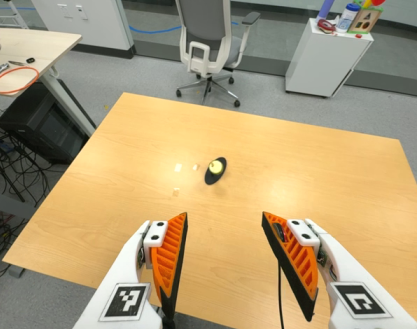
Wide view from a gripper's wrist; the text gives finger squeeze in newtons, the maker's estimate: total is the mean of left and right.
{"total": 0.0}